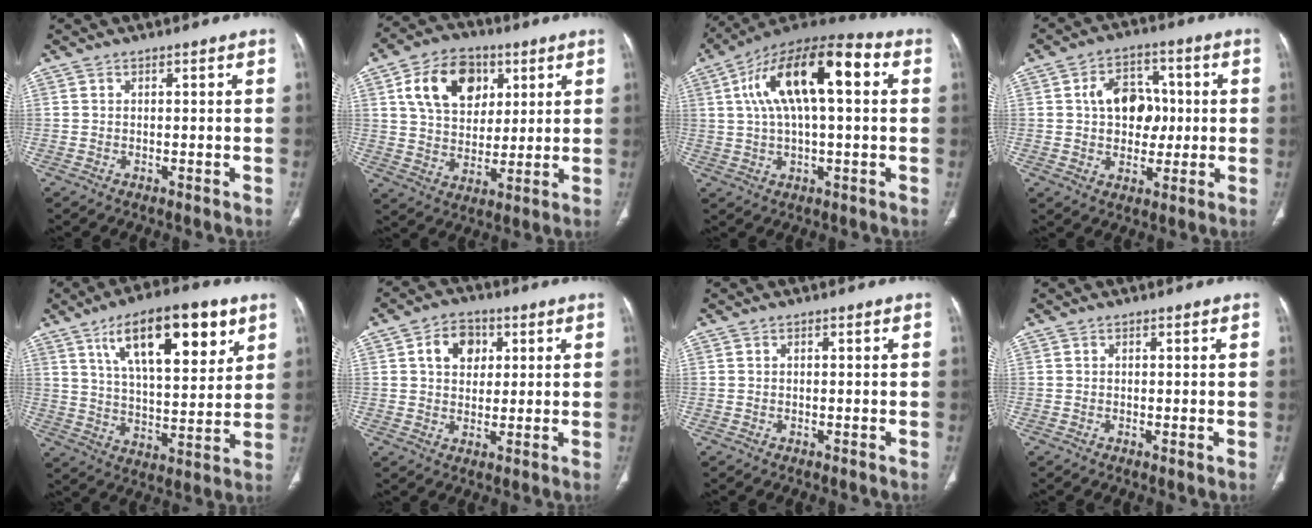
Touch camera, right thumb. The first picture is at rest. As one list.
[{"total": 14.9, "force": [5.5, 10.6, 8.9], "torque": [-0.121, -0.008, 0.095]}, {"total": 19.5, "force": [4.6, 7.9, 17.2], "torque": [-0.288, 0.032, 0.066]}, {"total": 10.9, "force": [1.0, 8.0, 7.3], "torque": [-0.073, 0.015, 0.014]}, {"total": 19.9, "force": [9.9, 7.7, 15.5], "torque": [-0.208, -0.032, 0.166]}, {"total": 7.4, "force": [2.3, 5.7, 4.1], "torque": [-0.036, 0.000, 0.034]}, {"total": 0.0}, {"total": 0.5, "force": [-0.1, 0.1, 0.5], "torque": [-0.012, -0.004, -0.003]}]